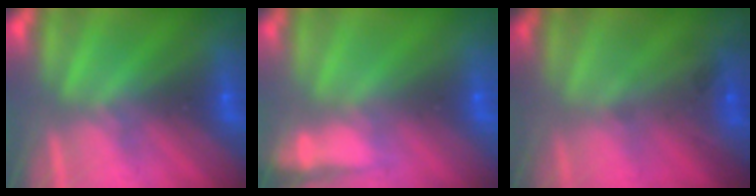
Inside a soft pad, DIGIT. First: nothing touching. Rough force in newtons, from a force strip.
{"total": 5.9}
{"total": 2.2}